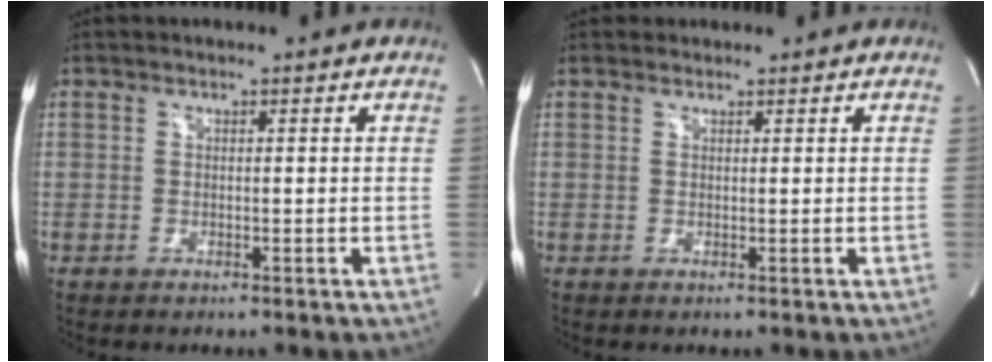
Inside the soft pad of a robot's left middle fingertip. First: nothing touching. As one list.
[{"total": 0.7, "force": [0.6, 0.4, -0.1], "torque": [-0.002, 0.009, 0.011]}]